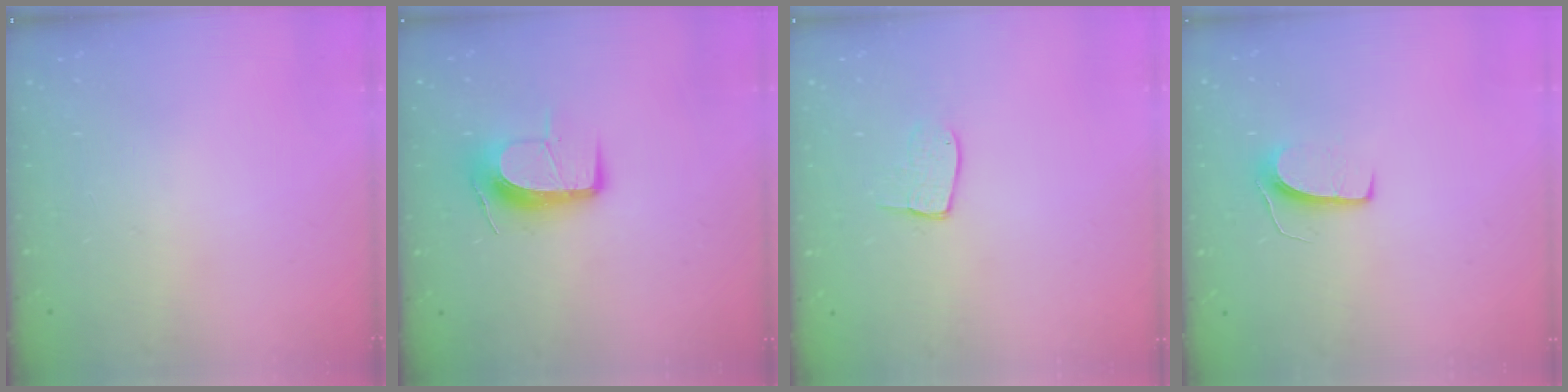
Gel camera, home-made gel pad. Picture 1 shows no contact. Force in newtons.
{"total": 11.1, "press": 11.1, "slide": 0.5}
{"total": 6.1, "press": 6.1, "slide": 0.5}
{"total": 6.5, "press": 6.5, "slide": 0.4}